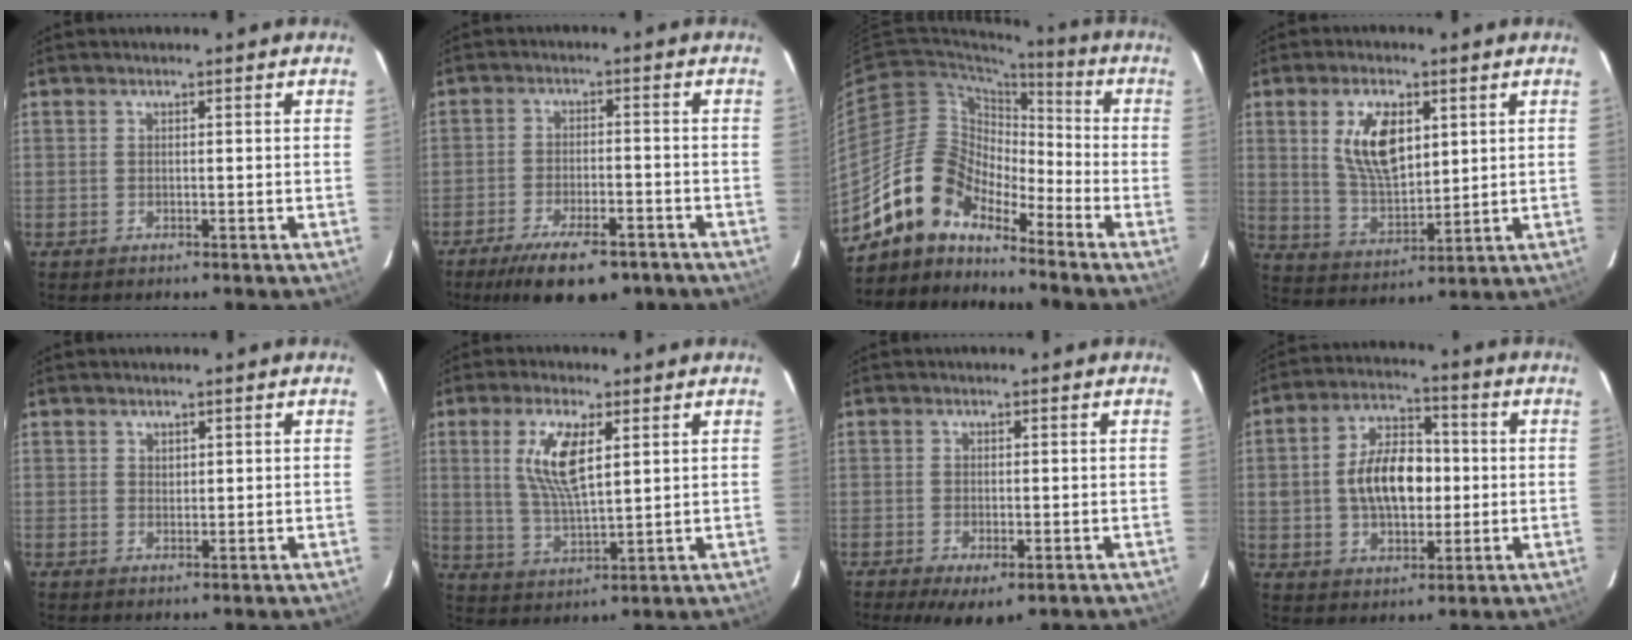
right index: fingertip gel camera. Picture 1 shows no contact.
{"total": 13.4, "force": [-9.6, 4.7, 8.1], "torque": [-0.166, -0.022, -0.146]}
{"total": 12.4, "force": [-10.5, 5.3, 3.8], "torque": [-0.068, 0.028, -0.206]}
{"total": 11.3, "force": [3.8, 5.6, 9.1], "torque": [-0.169, 0.004, 0.082]}
{"total": 1.1, "force": [0.8, 0.8, 0.2], "torque": [0.001, 0.003, 0.014]}
{"total": 9.9, "force": [3.2, 3.1, 8.8], "torque": [-0.171, 0.000, 0.069]}
{"total": 5.8, "force": [-3.1, 2.4, 4.3], "torque": [-0.085, -0.026, -0.044]}
{"total": 12.7, "force": [-0.1, 7.7, 10.2], "torque": [-0.186, 0.023, 0.004]}